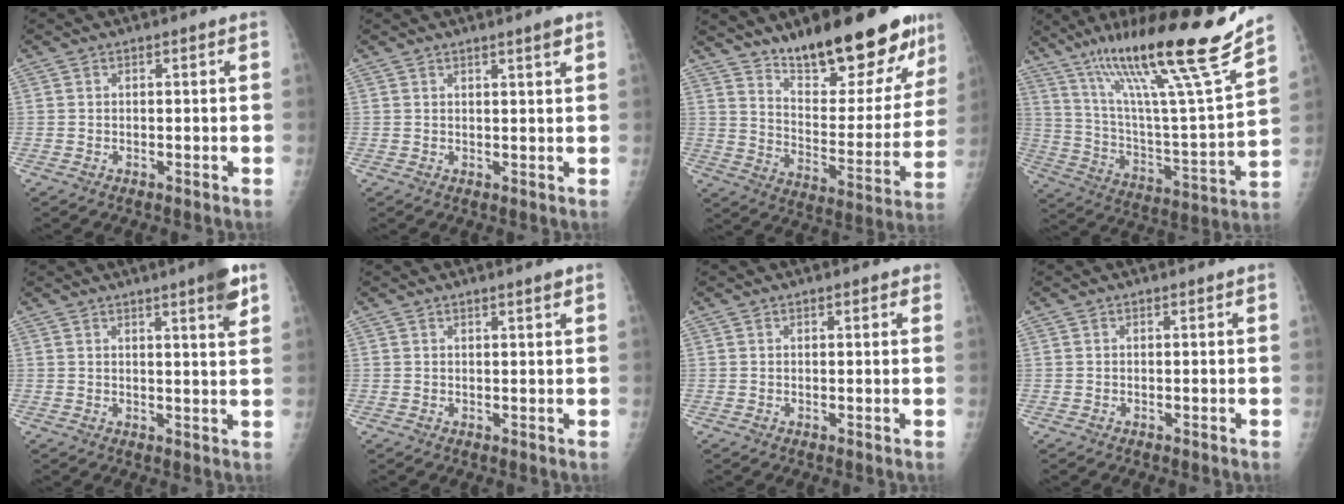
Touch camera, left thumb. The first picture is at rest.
{"total": 2.3, "force": [1.5, 0.0, 1.7], "torque": [-0.023, -0.010, 0.023]}
{"total": 24.5, "force": [17.1, 7.7, 15.8], "torque": [-0.184, -0.094, 0.263]}
{"total": 26.5, "force": [18.0, 1.9, 19.3], "torque": [-0.300, -0.062, 0.311]}
{"total": 6.0, "force": [3.5, 0.4, 4.9], "torque": [-0.062, -0.017, 0.045]}
{"total": 1.5, "force": [1.1, 0.1, 1.0], "torque": [-0.012, -0.006, 0.016]}
{"total": 1.5, "force": [0.9, 0.6, 1.0], "torque": [-0.005, -0.001, 0.008]}
{"total": 0.0}